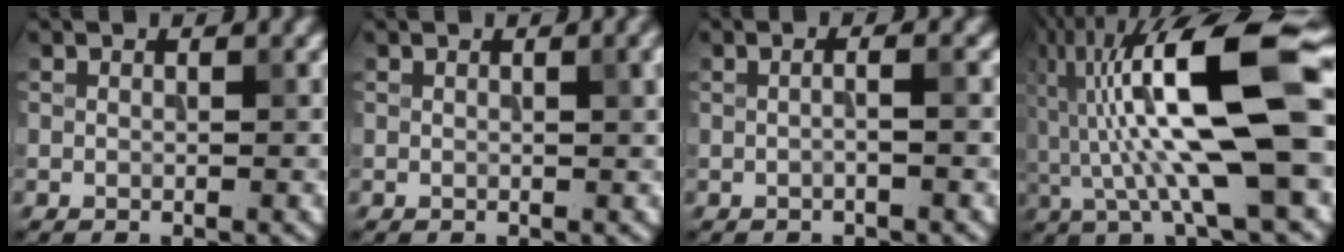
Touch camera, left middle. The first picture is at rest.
{"total": 2.6, "force": [0.8, 0.8, 2.3], "torque": [-0.019, 0.009, 0.008]}
{"total": 1.5, "force": [-0.1, 0.5, 1.4], "torque": [-0.010, -0.006, -0.012]}
{"total": 13.2, "force": [0.2, 3.1, 12.9], "torque": [-0.236, 0.025, -0.001]}